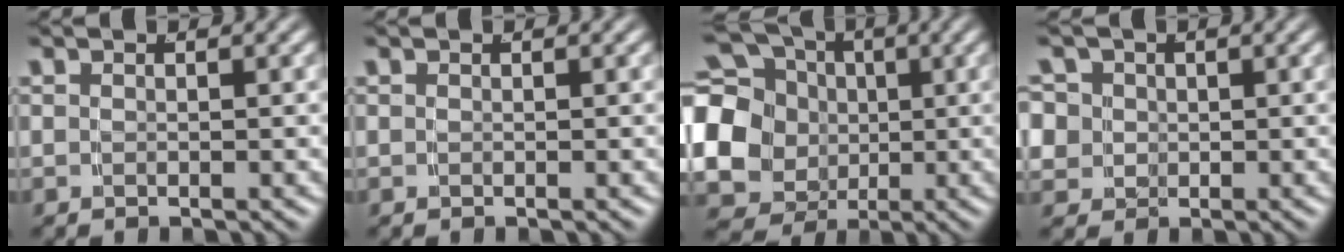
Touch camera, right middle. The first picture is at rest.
{"total": 0.0}
{"total": 14.4, "force": [-0.6, 12.6, 6.8], "torque": [-0.148, -0.039, -0.014]}
{"total": 6.7, "force": [0.1, 6.2, 2.7], "torque": [-0.076, -0.022, 0.000]}